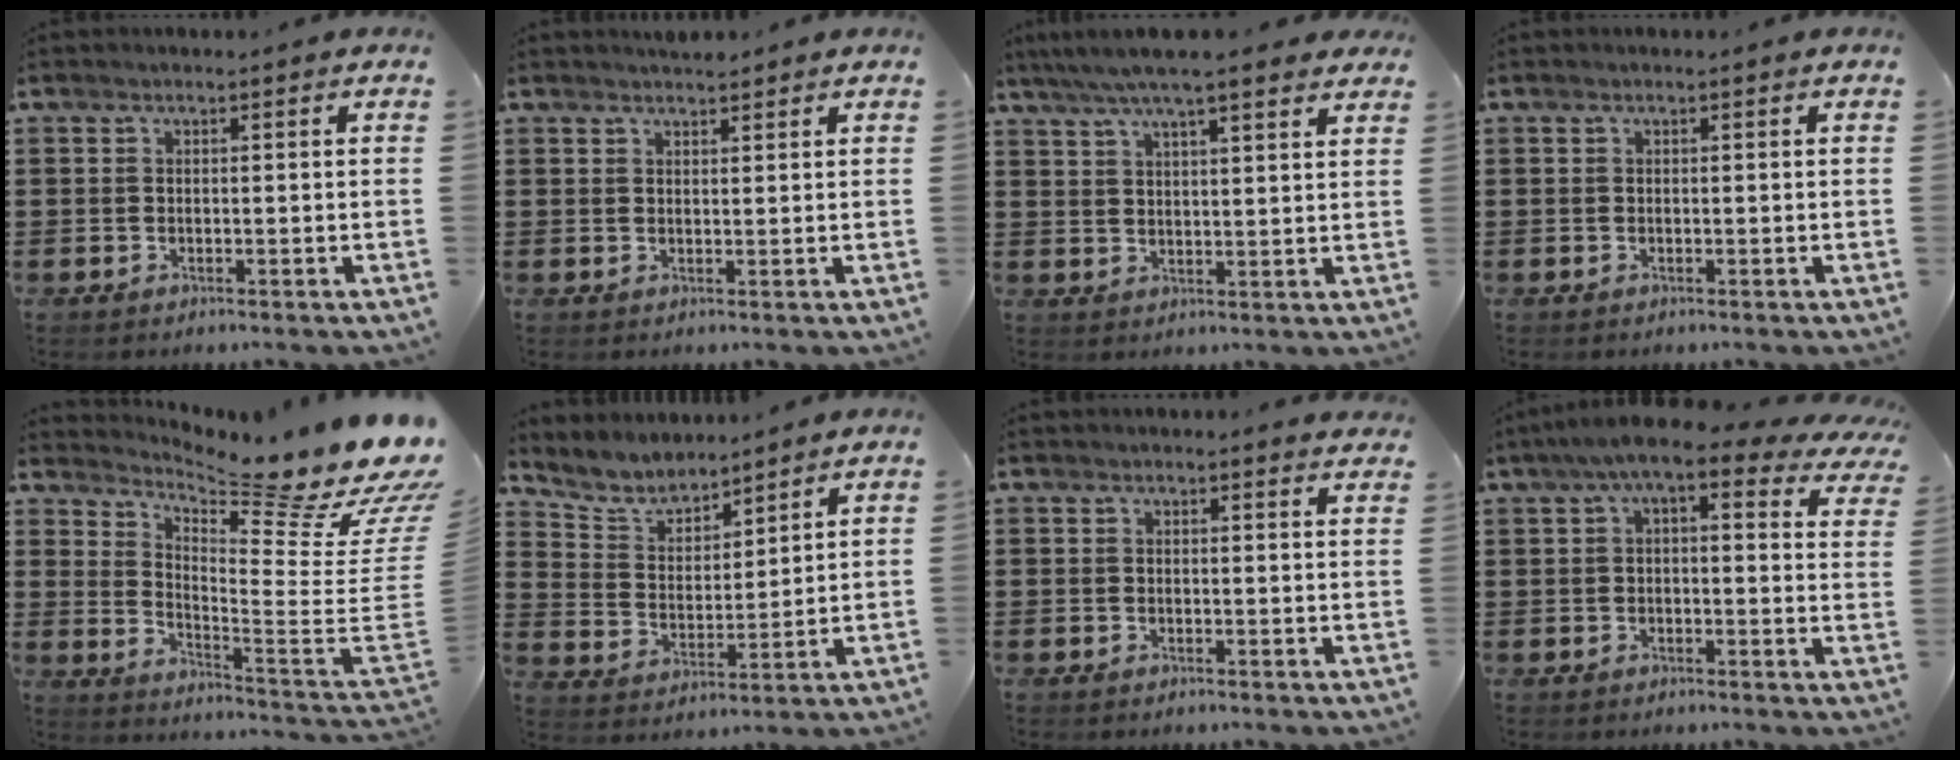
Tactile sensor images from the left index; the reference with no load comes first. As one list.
[{"total": 1.8, "force": [1.7, 0.3, 0.3], "torque": [-0.008, 0.004, 0.033]}, {"total": 6.0, "force": [5.0, 0.9, 3.3], "torque": [-0.077, -0.008, 0.088]}, {"total": 0.0}, {"total": 11.2, "force": [9.1, 1.1, 6.4], "torque": [-0.106, -0.101, 0.142]}, {"total": 5.6, "force": [5.2, 2.0, 0.6], "torque": [-0.044, -0.026, 0.092]}, {"total": 1.3, "force": [1.2, 0.4, 0.1], "torque": [-0.005, 0.002, 0.025]}, {"total": 7.4, "force": [4.7, 1.4, 5.6], "torque": [-0.110, -0.008, 0.079]}]